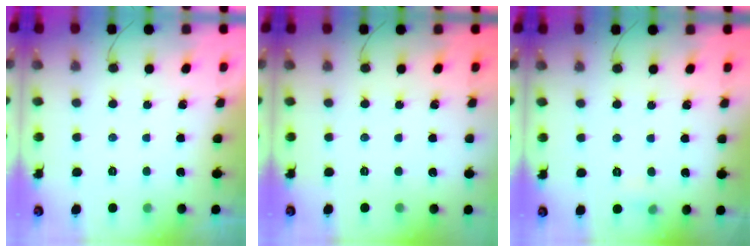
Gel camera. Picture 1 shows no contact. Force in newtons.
{"total": 0.0}
{"total": 3.5, "press": 3.2, "slide": 1.3}